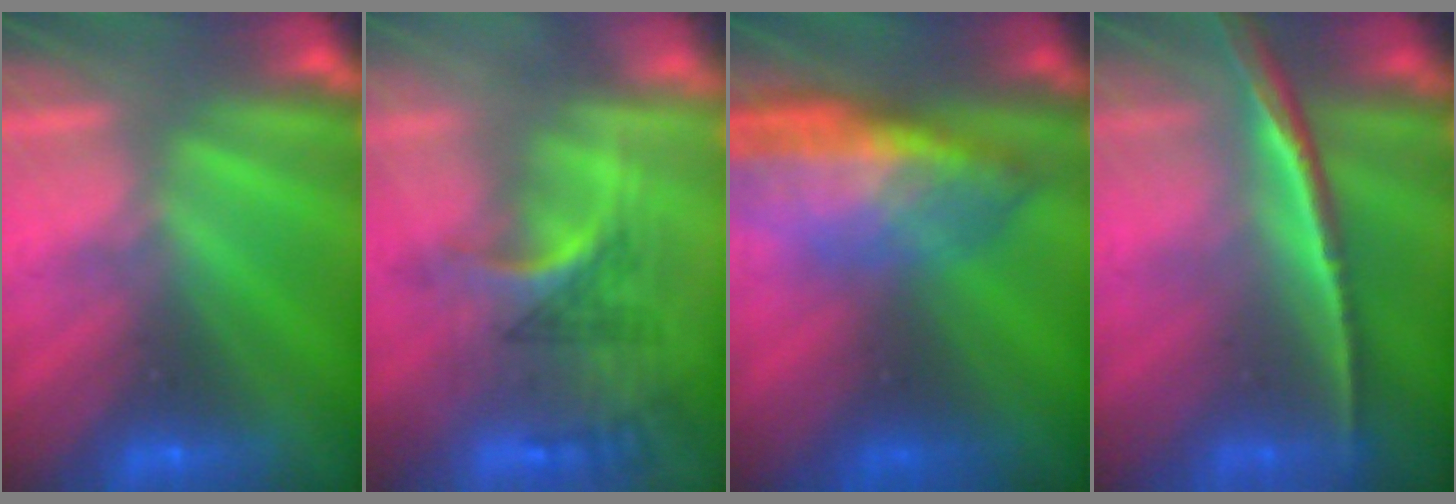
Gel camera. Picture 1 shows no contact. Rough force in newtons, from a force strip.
{"total": 2.9}
{"total": 7.1}
{"total": 1.5}